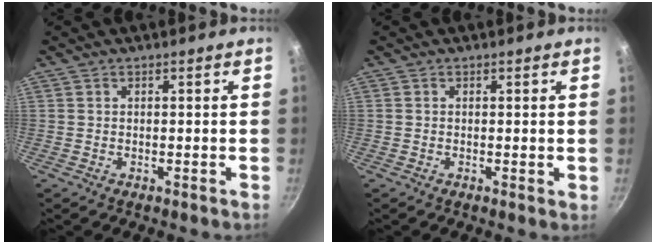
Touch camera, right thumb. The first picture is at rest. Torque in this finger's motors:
{"motor_torque": [-0.16, -0.08, -0.16, -0.20, 0.08]}